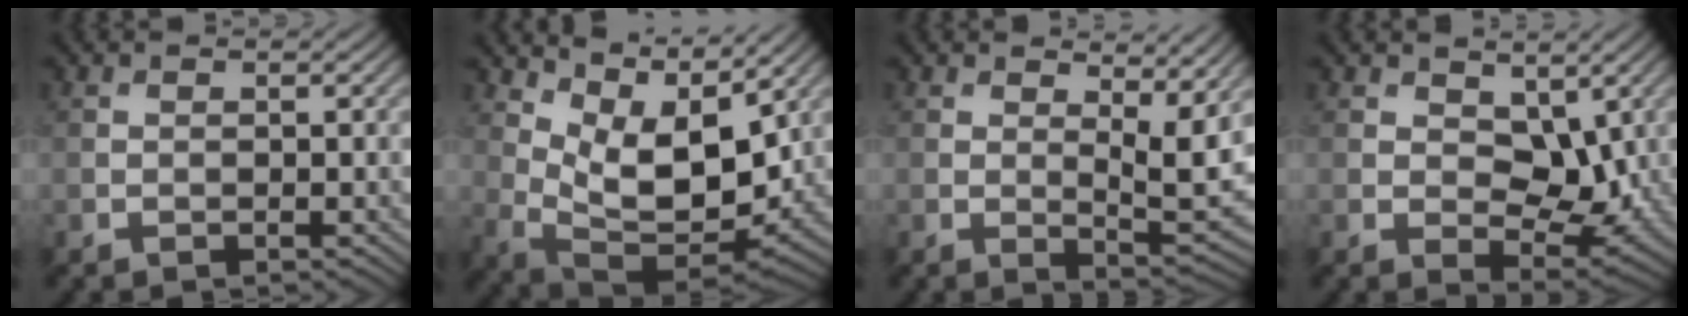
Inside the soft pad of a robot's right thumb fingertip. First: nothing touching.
{"total": 10.4, "force": [5.1, 4.8, 7.7], "torque": [-0.160, -0.008, 0.099]}
{"total": 6.8, "force": [2.9, 2.4, 5.7], "torque": [-0.092, -0.012, 0.051]}
{"total": 6.9, "force": [2.4, 4.2, 4.9], "torque": [-0.080, -0.011, 0.033]}